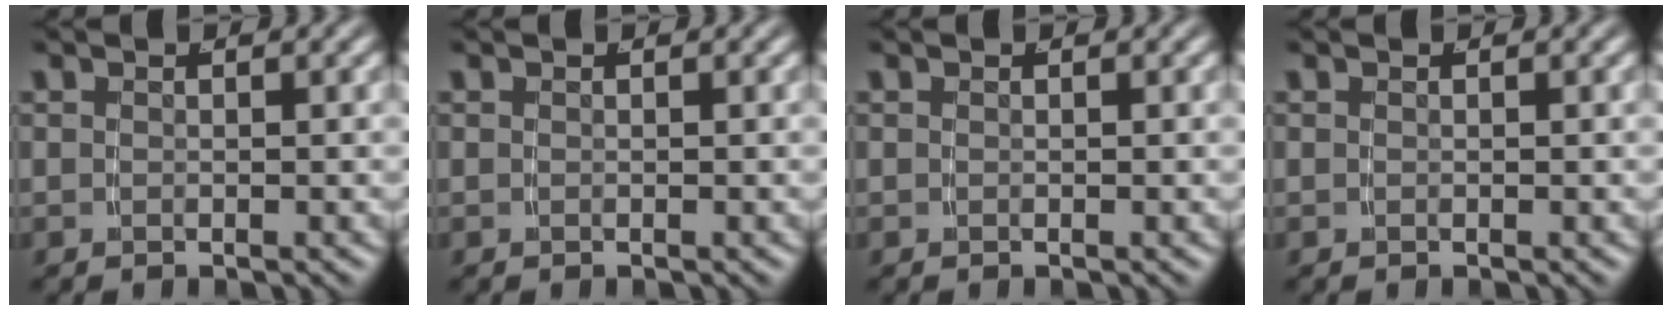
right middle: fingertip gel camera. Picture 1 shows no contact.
{"total": 0.0}
{"total": 0.0}
{"total": 0.0}